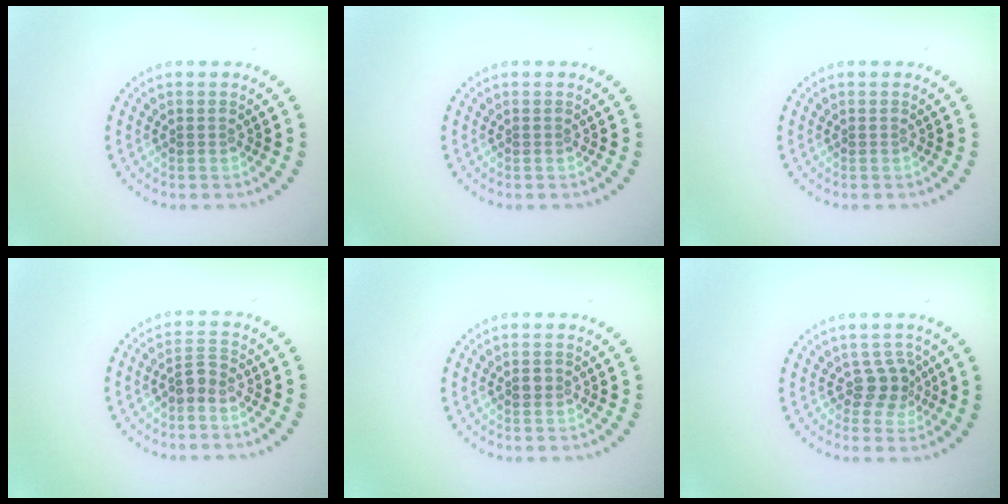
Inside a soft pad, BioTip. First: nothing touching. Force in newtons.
{"total": 0.0}
{"total": 0.0}
{"total": 1.7, "press": 1.4, "slide": 1.0}
{"total": 1.2, "press": 1.2, "slide": 0.1}
{"total": 2.3, "press": 1.9, "slide": 1.3}